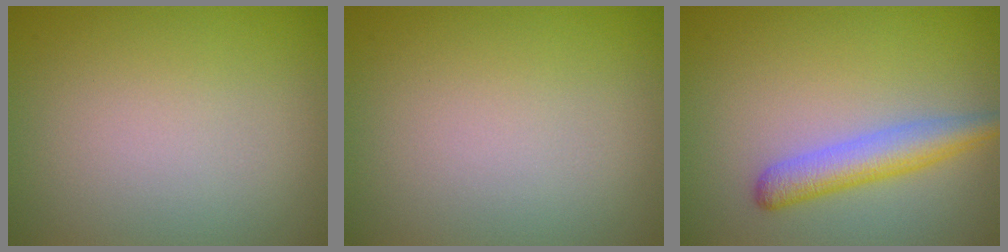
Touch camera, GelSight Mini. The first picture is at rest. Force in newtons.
{"total": 0.0}
{"total": 3.3, "press": 3.3, "slide": 0.1}